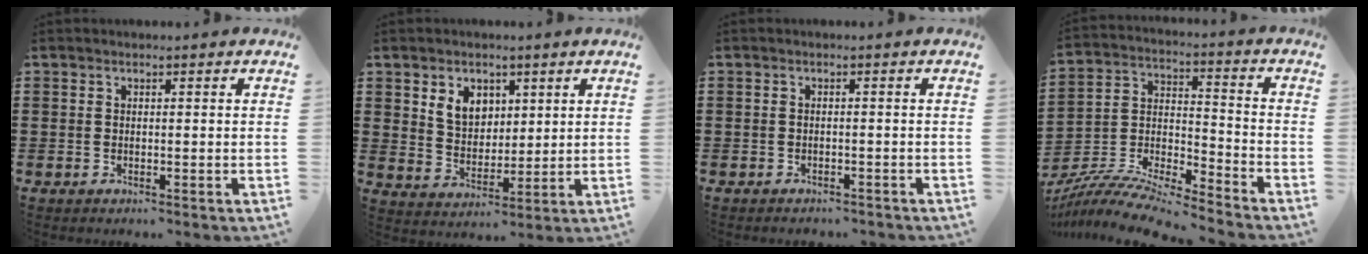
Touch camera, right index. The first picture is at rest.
{"total": 5.6, "force": [2.6, 4.4, 2.4], "torque": [-0.066, 0.014, 0.049]}
{"total": 1.1, "force": [-1.0, 0.2, -0.1], "torque": [-0.002, 0.000, -0.023]}
{"total": 8.8, "force": [-8.5, 0.5, 2.3], "torque": [-0.054, -0.001, -0.175]}